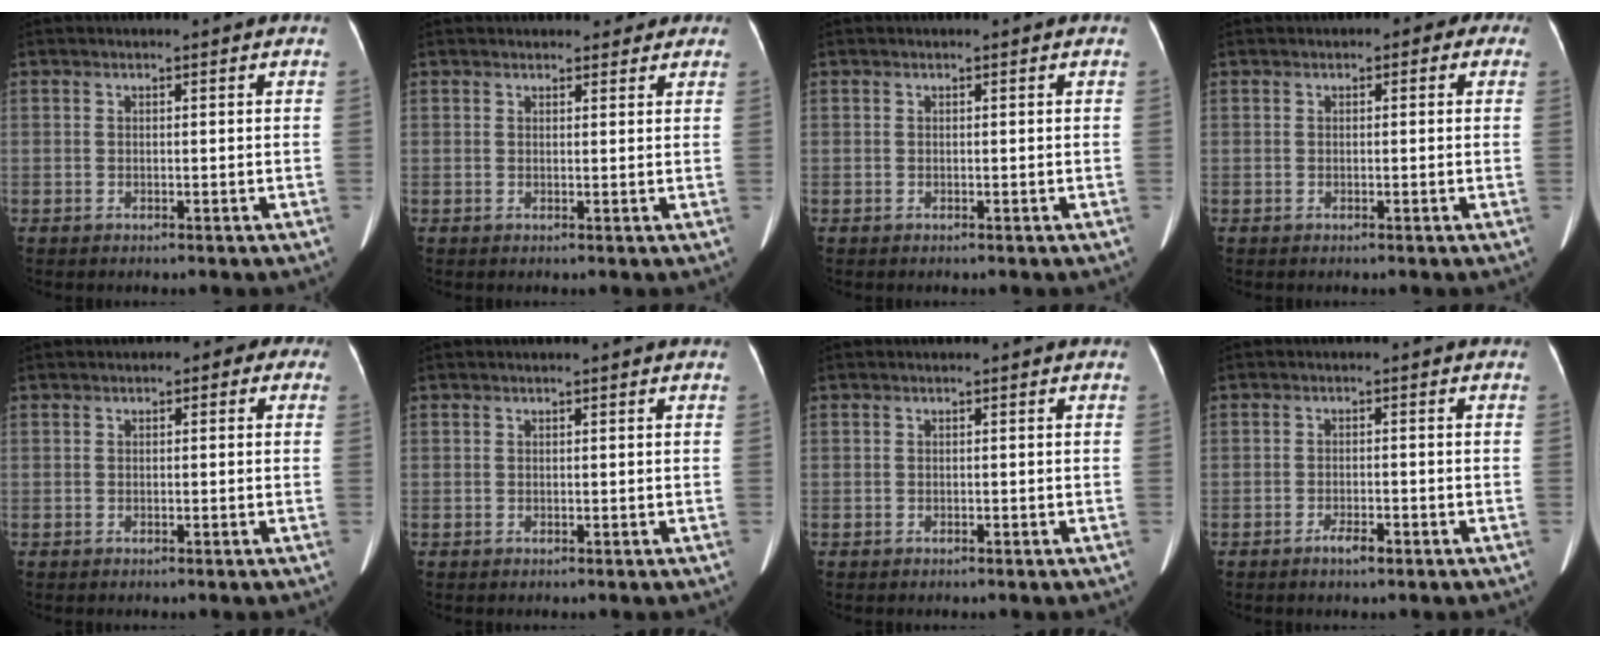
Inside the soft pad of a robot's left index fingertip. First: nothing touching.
{"total": 4.5, "force": [3.9, 2.0, 1.2], "torque": [0.001, 0.011, 0.039]}
{"total": 0.0}
{"total": 2.7, "force": [0.9, 1.7, 1.9], "torque": [-0.009, 0.022, 0.001]}
{"total": 2.7, "force": [0.6, 1.7, 2.0], "torque": [-0.010, 0.021, -0.006]}
{"total": 0.0}
{"total": 0.0}
{"total": 2.2, "force": [-1.5, 0.5, 1.5], "torque": [-0.028, -0.001, -0.025]}